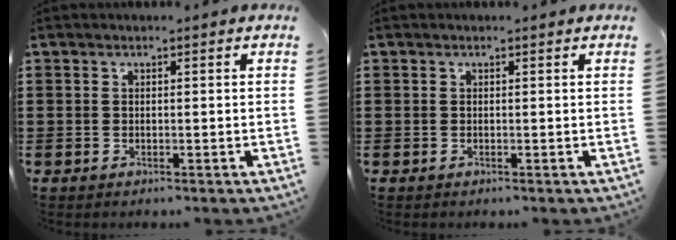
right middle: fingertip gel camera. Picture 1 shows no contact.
{"total": 0.0}